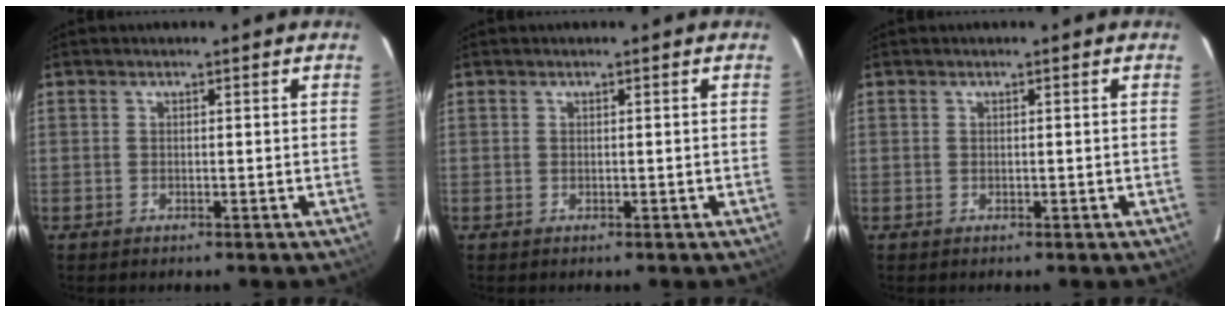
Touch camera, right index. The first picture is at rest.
{"total": 0.0}
{"total": 0.0}